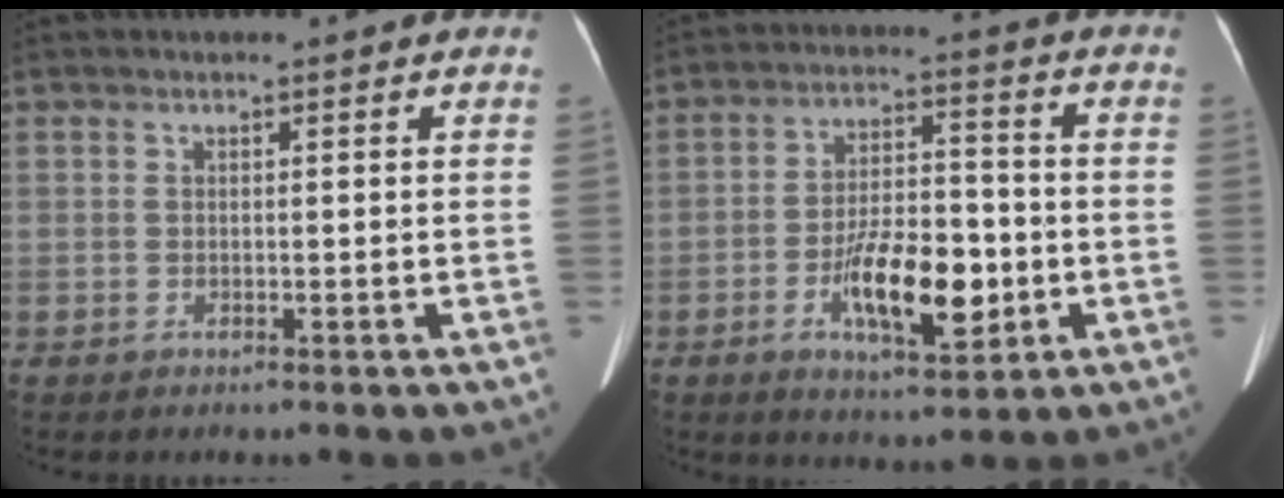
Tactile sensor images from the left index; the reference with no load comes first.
{"total": 11.5, "force": [-3.5, 4.2, 10.1], "torque": [-0.183, 0.004, -0.054]}